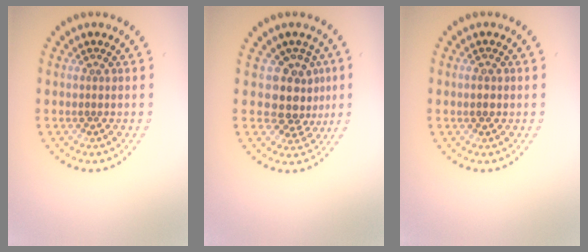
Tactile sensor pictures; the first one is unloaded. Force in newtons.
{"total": 3.8, "press": 3.0, "slide": 2.3}
{"total": 1.3, "press": 1.3, "slide": 0.2}